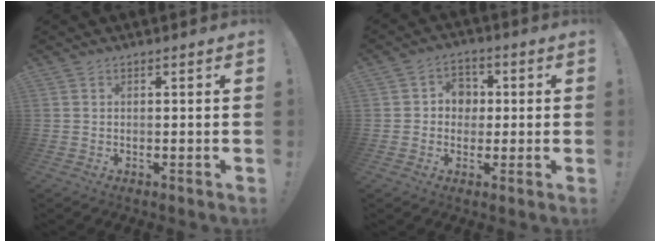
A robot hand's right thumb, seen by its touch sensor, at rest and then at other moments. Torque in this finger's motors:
{"motor_torque": [0.40, 1.18, 0.26, -0.25, 0.14]}